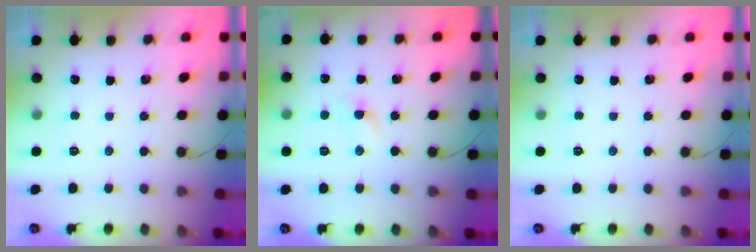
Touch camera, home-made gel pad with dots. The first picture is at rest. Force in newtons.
{"total": 1.6, "press": 1.4, "slide": 0.8}
{"total": 0.0}